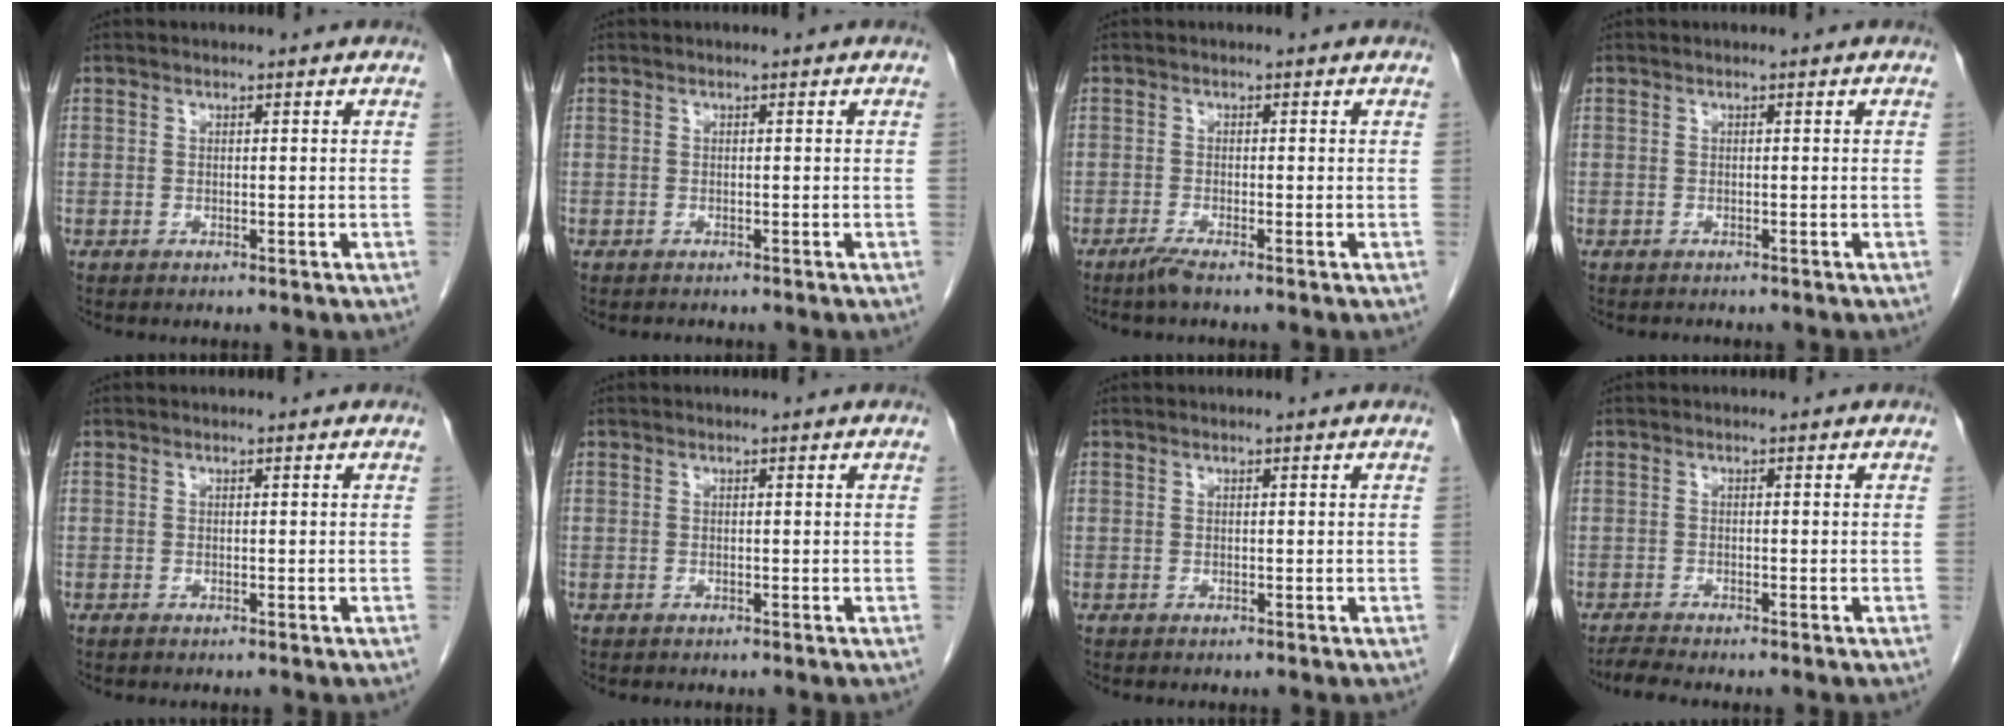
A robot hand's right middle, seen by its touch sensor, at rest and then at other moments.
{"total": 0.6, "force": [-0.6, 0.2, 0.0], "torque": [-0.009, -0.002, -0.010]}
{"total": 1.8, "force": [-1.4, -0.2, 1.1], "torque": [-0.030, -0.005, -0.032]}
{"total": 0.7, "force": [-0.7, 0.2, 0.0], "torque": [-0.008, -0.003, -0.010]}
{"total": 0.6, "force": [-0.5, 0.1, 0.3], "torque": [-0.008, -0.001, -0.008]}
{"total": 0.0}
{"total": 0.0}
{"total": 2.1, "force": [-1.9, -0.5, 0.6], "torque": [-0.021, -0.013, -0.038]}